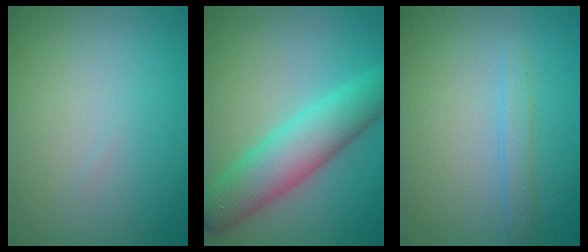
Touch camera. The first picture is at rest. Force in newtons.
{"total": 6.5, "press": 6.5, "slide": 0.3}
{"total": 1.4, "press": 1.4, "slide": 0.1}